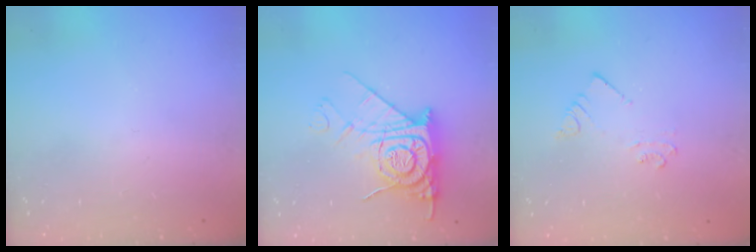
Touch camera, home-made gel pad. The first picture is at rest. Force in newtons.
{"total": 12.8, "press": 12.7, "slide": 1.2}
{"total": 2.5, "press": 2.5, "slide": 0.2}